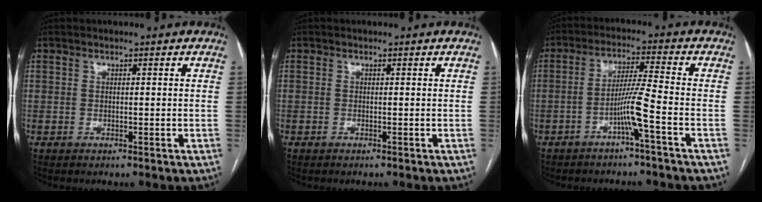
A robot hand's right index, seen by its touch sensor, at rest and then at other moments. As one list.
[{"total": 0.0}, {"total": 5.6, "force": [-2.6, -1.2, 4.9], "torque": [-0.096, 0.008, -0.048]}]